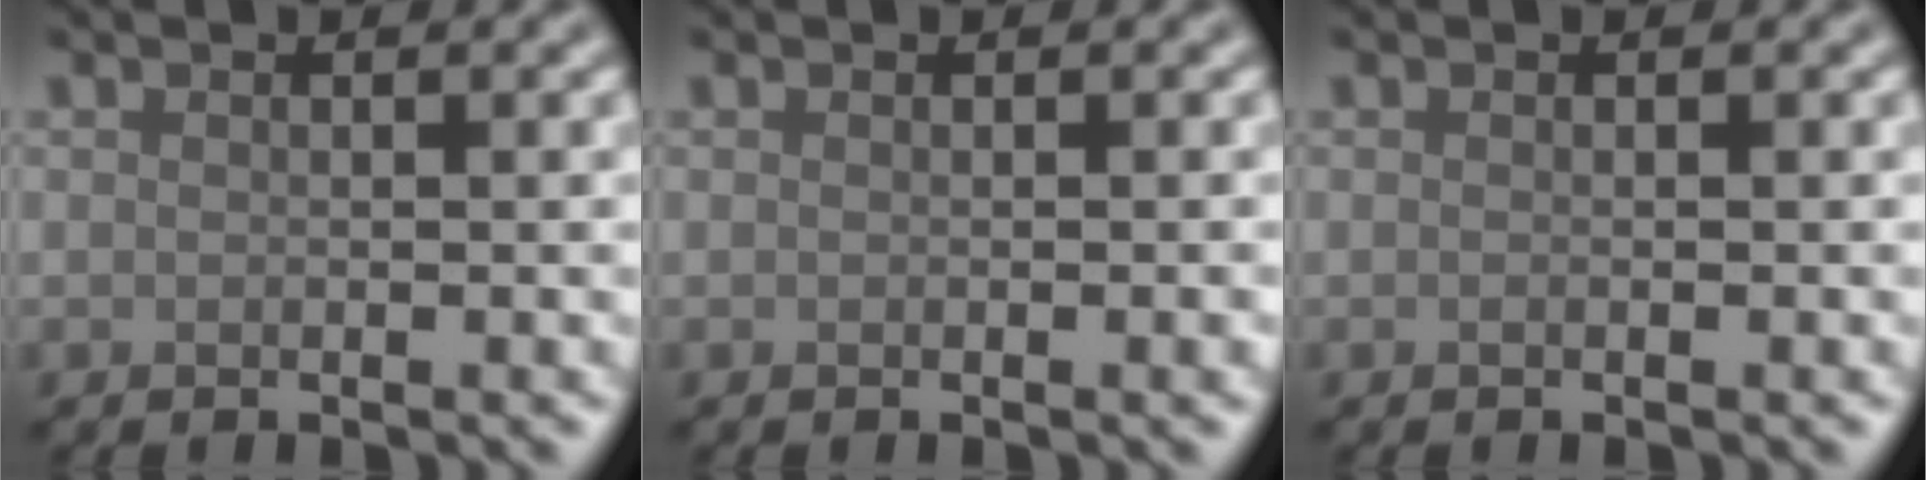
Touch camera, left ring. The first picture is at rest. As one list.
[{"total": 0.6, "force": [-0.1, 0.1, 0.6], "torque": [-0.005, 0.001, 0.000]}, {"total": 0.0}]